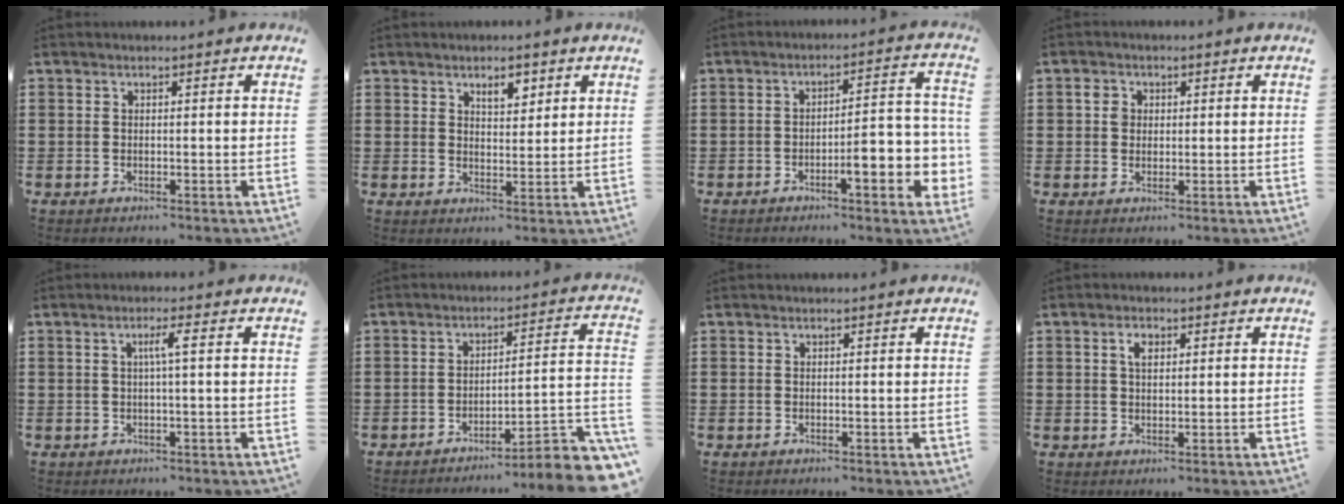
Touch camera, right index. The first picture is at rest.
{"total": 3.6, "force": [2.4, 1.7, 2.1], "torque": [-0.032, 0.001, 0.039]}
{"total": 7.2, "force": [-2.9, 1.7, 6.4], "torque": [-0.087, -0.013, -0.052]}
{"total": 2.2, "force": [0.5, 1.9, 0.9], "torque": [-0.026, 0.011, 0.007]}
{"total": 2.5, "force": [0.3, -0.2, 2.5], "torque": [-0.047, -0.001, 0.001]}
{"total": 5.3, "force": [-4.3, -0.1, 3.1], "torque": [-0.049, -0.018, -0.086]}
{"total": 0.0}
{"total": 2.3, "force": [0.8, 1.2, 1.7], "torque": [-0.038, 0.008, 0.013]}